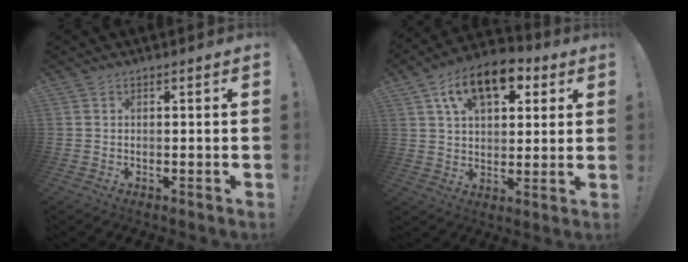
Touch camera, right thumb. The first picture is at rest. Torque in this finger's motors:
{"motor_torque": [1.94, 2.04, 0.95, 0.04, 0.09]}